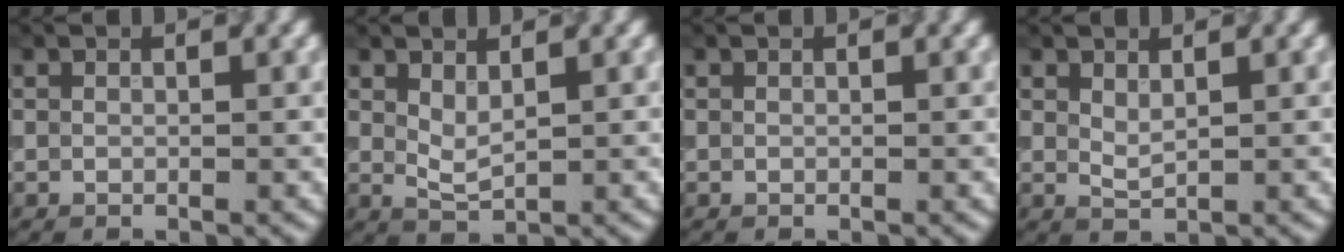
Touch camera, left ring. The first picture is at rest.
{"total": 1.7, "force": [0.8, 0.6, 1.3], "torque": [-0.030, -0.005, 0.022]}
{"total": 0.0}
{"total": 1.2, "force": [0.7, 0.5, 0.9], "torque": [-0.020, -0.002, 0.018]}